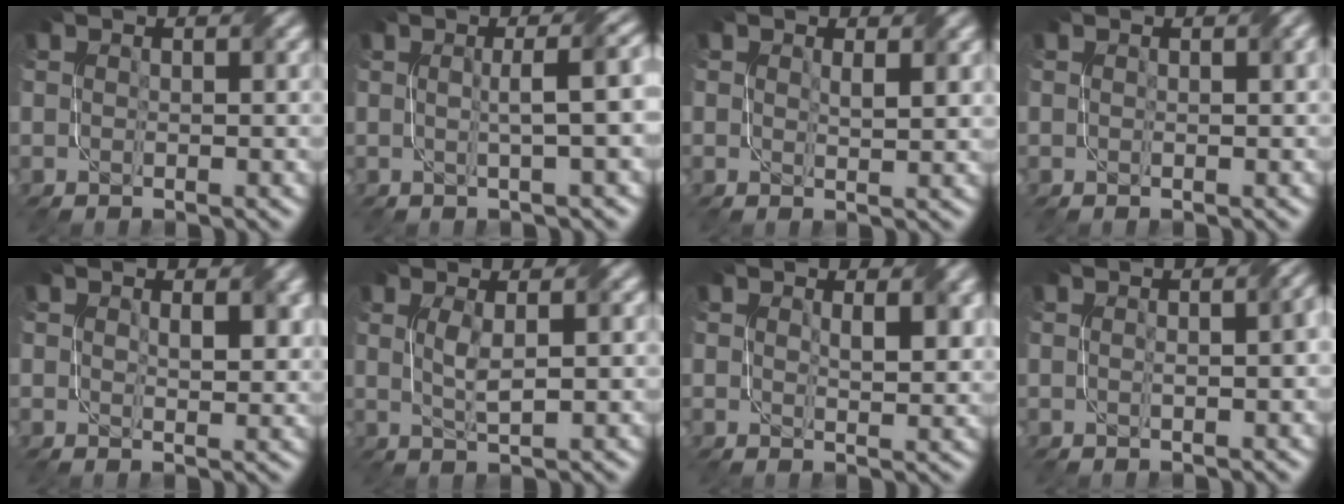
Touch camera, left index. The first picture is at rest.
{"total": 4.2, "force": [0.3, 1.1, 4.1], "torque": [-0.039, 0.018, 0.004]}
{"total": 1.3, "force": [0.7, 0.5, 1.0], "torque": [-0.015, -0.005, 0.014]}
{"total": 1.1, "force": [0.5, 0.3, 1.0], "torque": [-0.011, 0.004, 0.002]}
{"total": 2.4, "force": [1.0, 1.2, 1.8], "torque": [-0.027, -0.006, 0.022]}
{"total": 2.1, "force": [0.5, 0.4, 2.0], "torque": [-0.043, -0.001, 0.013]}
{"total": 2.6, "force": [1.2, 1.0, 2.1], "torque": [-0.031, -0.005, 0.024]}
{"total": 2.5, "force": [0.3, 0.7, 2.4], "torque": [-0.021, 0.008, 0.000]}